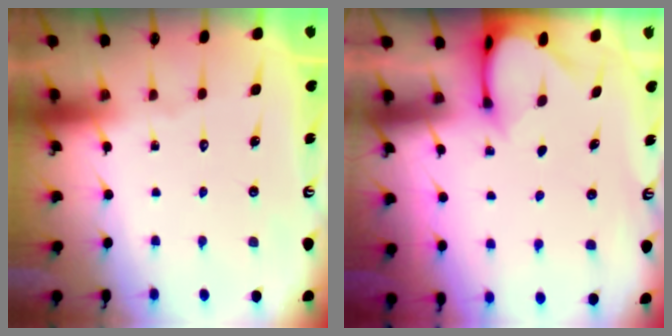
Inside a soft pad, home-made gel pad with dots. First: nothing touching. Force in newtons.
{"total": 3.4, "press": 3.4, "slide": 0.3}